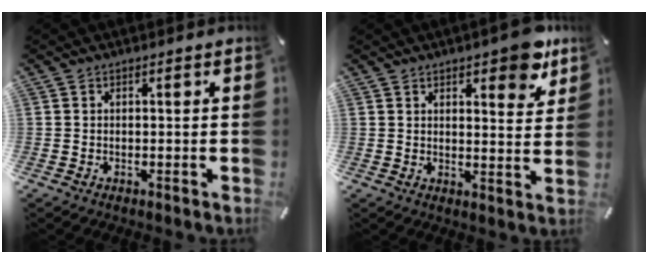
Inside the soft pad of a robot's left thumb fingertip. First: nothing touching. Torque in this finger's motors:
{"motor_torque": [0.60, -0.48, 0.24, 0.17, 0.03]}